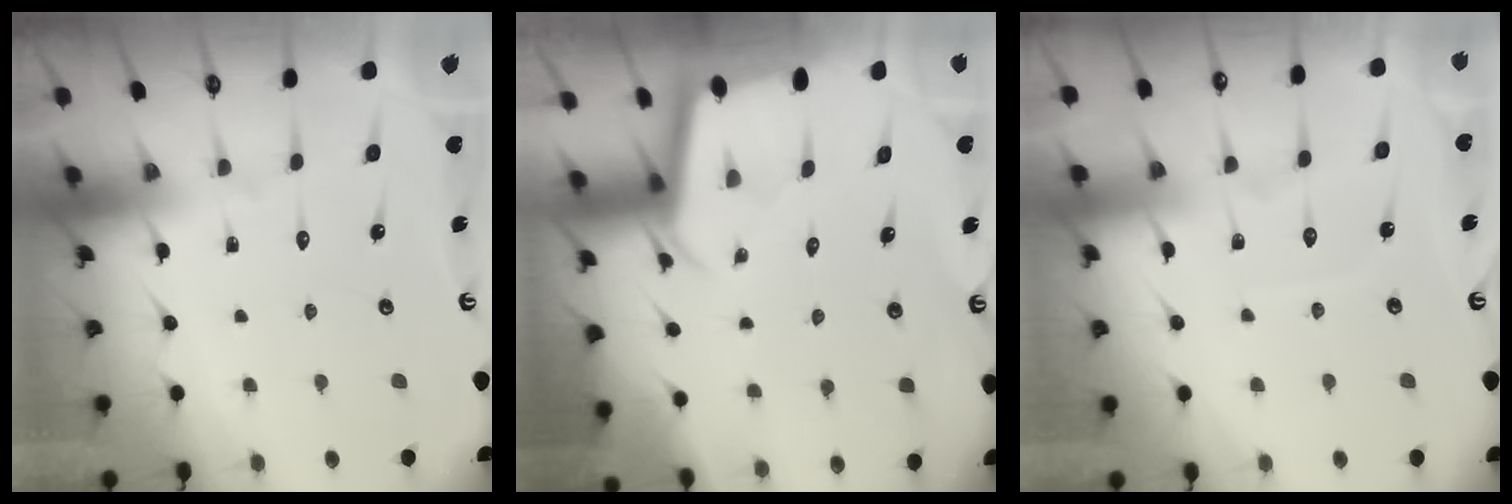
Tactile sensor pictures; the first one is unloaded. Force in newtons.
{"total": 2.0, "press": 2.0, "slide": 0.1}
{"total": 6.3, "press": 6.3, "slide": 0.7}